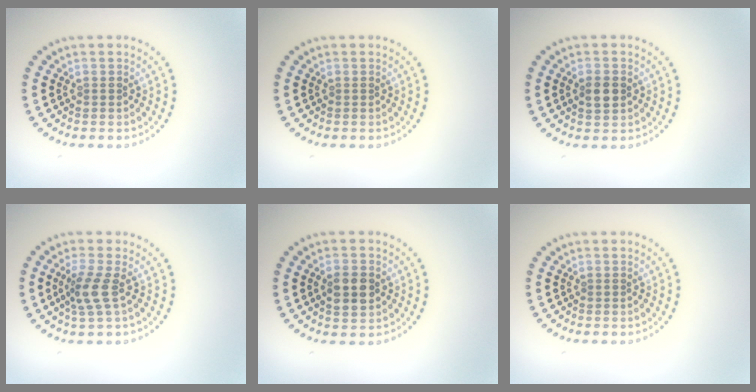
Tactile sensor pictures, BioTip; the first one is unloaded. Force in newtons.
{"total": 0.0}
{"total": 2.0, "press": 2.0, "slide": 0.2}
{"total": 2.4, "press": 1.9, "slide": 1.5}
{"total": 2.5, "press": 2.5, "slide": 0.1}
{"total": 0.0}